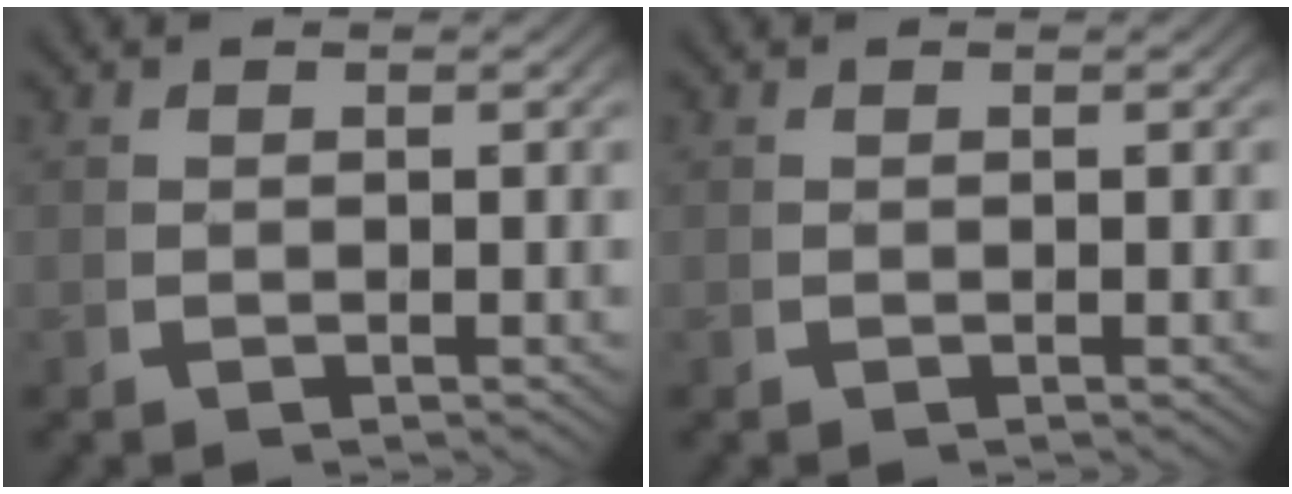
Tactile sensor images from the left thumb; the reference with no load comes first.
{"total": 0.0}